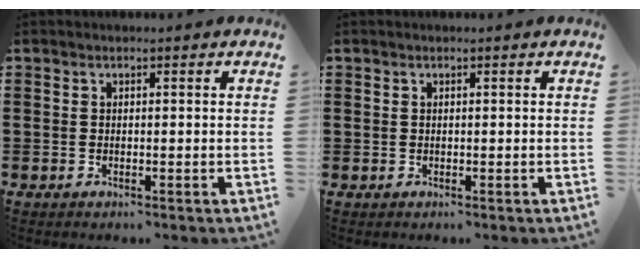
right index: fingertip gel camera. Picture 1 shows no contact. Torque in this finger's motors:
{"motor_torque": [0.45, 0.92, -0.19, -0.21]}